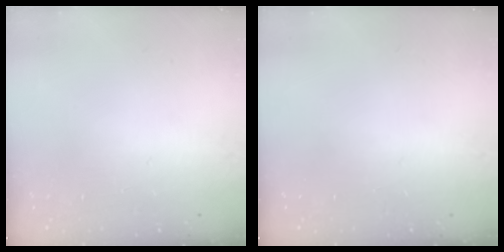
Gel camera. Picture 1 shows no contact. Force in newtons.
{"total": 0.0}